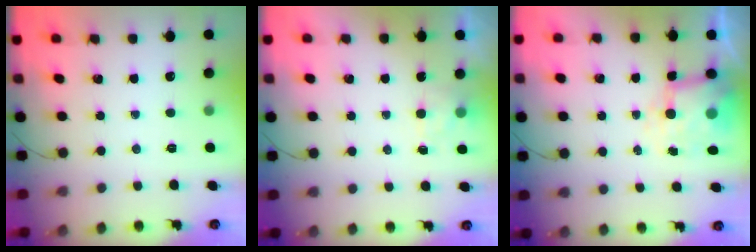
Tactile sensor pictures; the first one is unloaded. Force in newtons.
{"total": 2.0, "press": 1.4, "slide": 1.3}
{"total": 6.2, "press": 6.2, "slide": 0.5}